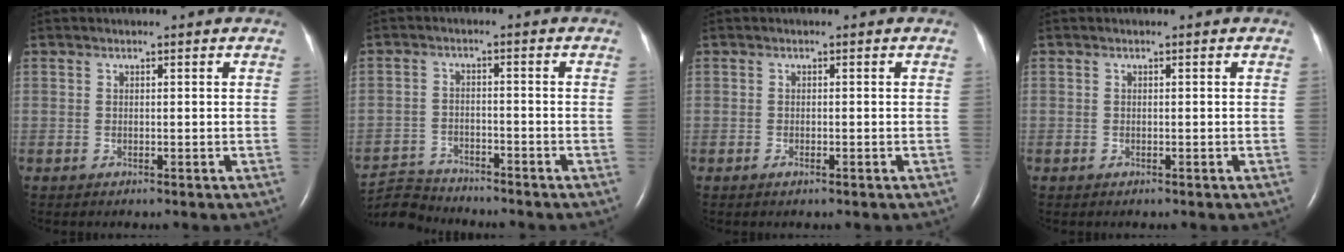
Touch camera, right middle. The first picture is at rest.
{"total": 6.5, "force": [-6.5, 0.2, -0.9], "torque": [0.011, -0.001, -0.123]}
{"total": 0.6, "force": [-0.4, 0.1, 0.5], "torque": [-0.013, -0.001, -0.006]}
{"total": 0.0}